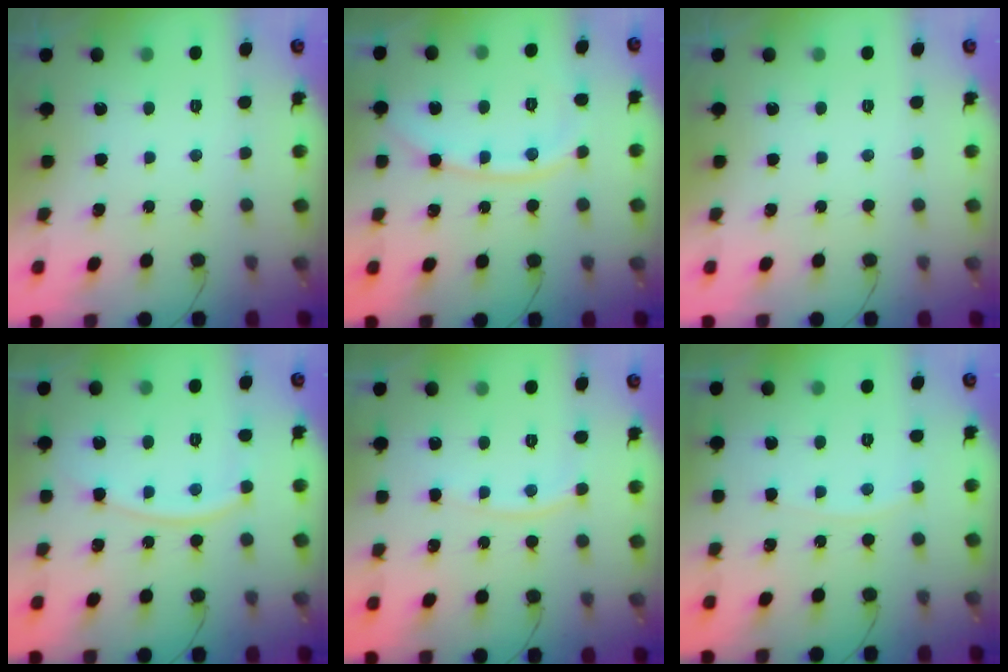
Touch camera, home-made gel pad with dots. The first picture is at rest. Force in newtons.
{"total": 9.3, "press": 9.3, "slide": 0.6}
{"total": 0.0}
{"total": 9.7, "press": 9.6, "slide": 1.3}
{"total": 6.8, "press": 6.7, "slide": 0.9}
{"total": 2.6, "press": 2.5, "slide": 0.4}